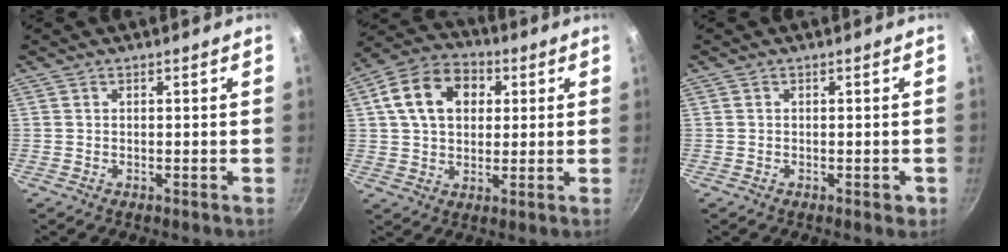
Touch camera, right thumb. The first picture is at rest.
{"total": 13.4, "force": [3.5, 9.7, 8.5], "torque": [-0.125, 0.016, 0.043]}
{"total": 1.6, "force": [-0.5, 1.0, 1.1], "torque": [-0.009, 0.004, -0.007]}